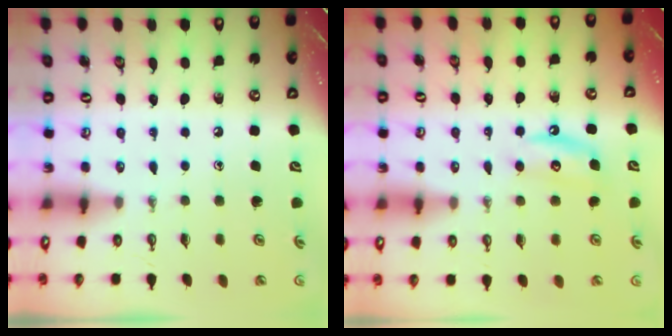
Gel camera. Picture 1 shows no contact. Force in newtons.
{"total": 7.7, "press": 7.7, "slide": 0.5}